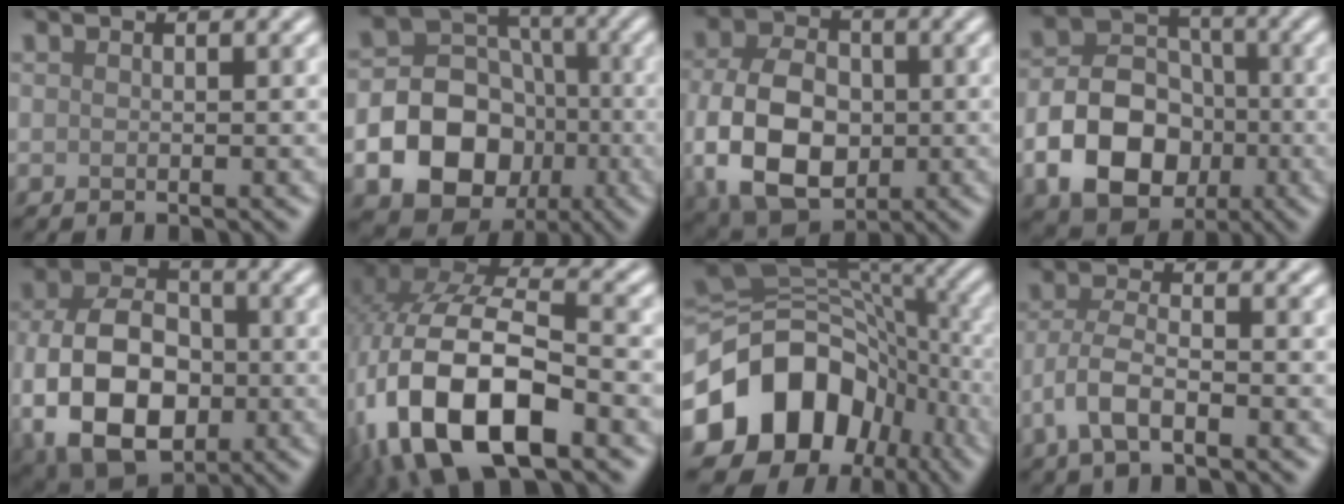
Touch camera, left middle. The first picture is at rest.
{"total": 13.2, "force": [-4.2, 11.2, 5.5], "torque": [-0.099, -0.031, -0.092]}
{"total": 9.9, "force": [-1.5, 6.8, 7.0], "torque": [-0.150, -0.012, -0.036]}
{"total": 8.7, "force": [-2.8, 6.4, 5.2], "torque": [-0.088, -0.006, -0.053]}
{"total": 11.7, "force": [-2.6, 7.8, 8.3], "torque": [-0.173, -0.018, -0.054]}
{"total": 15.5, "force": [-6.1, 7.8, 11.9], "torque": [-0.255, -0.014, -0.114]}
{"total": 14.3, "force": [-5.7, 11.1, 7.1], "torque": [-0.146, -0.002, -0.110]}
{"total": 3.9, "force": [-1.8, 1.6, 3.1], "torque": [-0.068, 0.001, -0.041]}